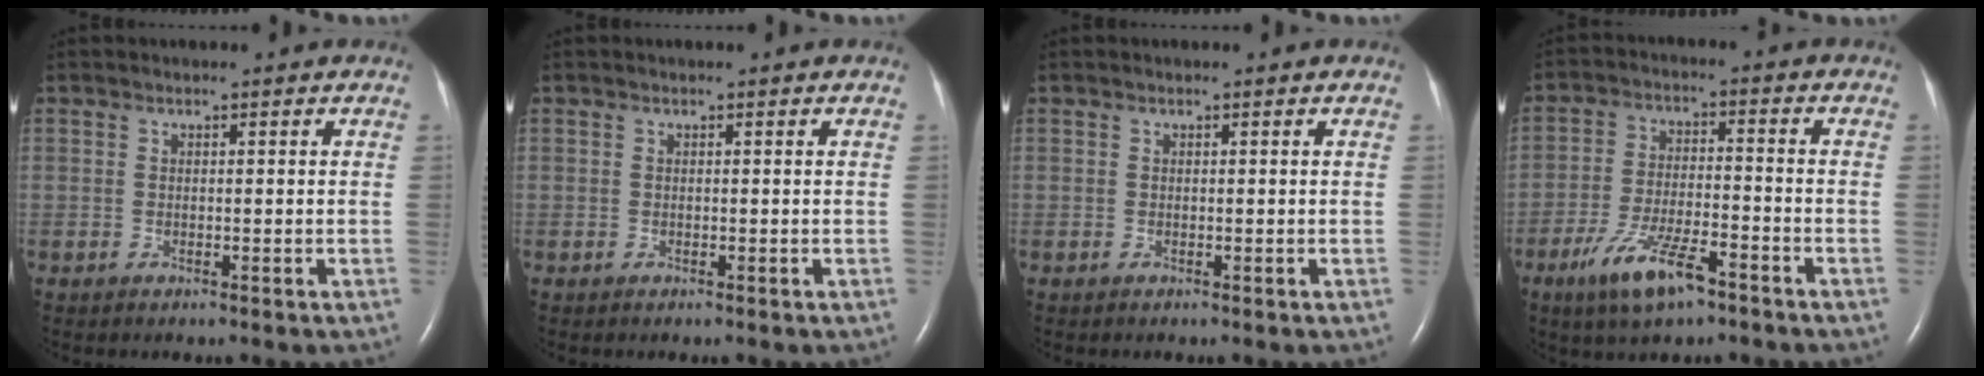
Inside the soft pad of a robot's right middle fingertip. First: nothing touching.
{"total": 0.0}
{"total": 0.0}
{"total": 9.4, "force": [-5.9, 2.2, 6.9], "torque": [-0.139, -0.012, -0.104]}